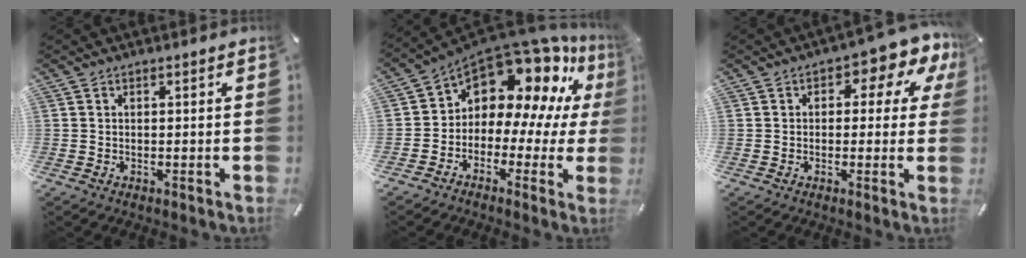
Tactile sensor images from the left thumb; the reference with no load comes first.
{"total": 13.1, "force": [9.2, 7.1, 6.0], "torque": [-0.108, -0.095, 0.158]}
{"total": 7.5, "force": [2.6, 4.0, 5.8], "torque": [-0.070, -0.016, 0.036]}